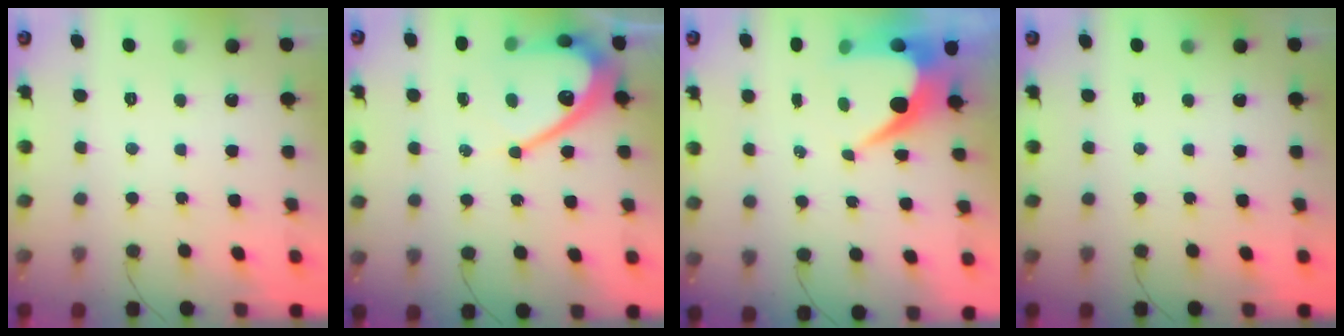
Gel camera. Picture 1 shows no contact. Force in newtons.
{"total": 12.9, "press": 12.9, "slide": 1.0}
{"total": 9.1, "press": 9.1, "slide": 0.9}
{"total": 0.0}